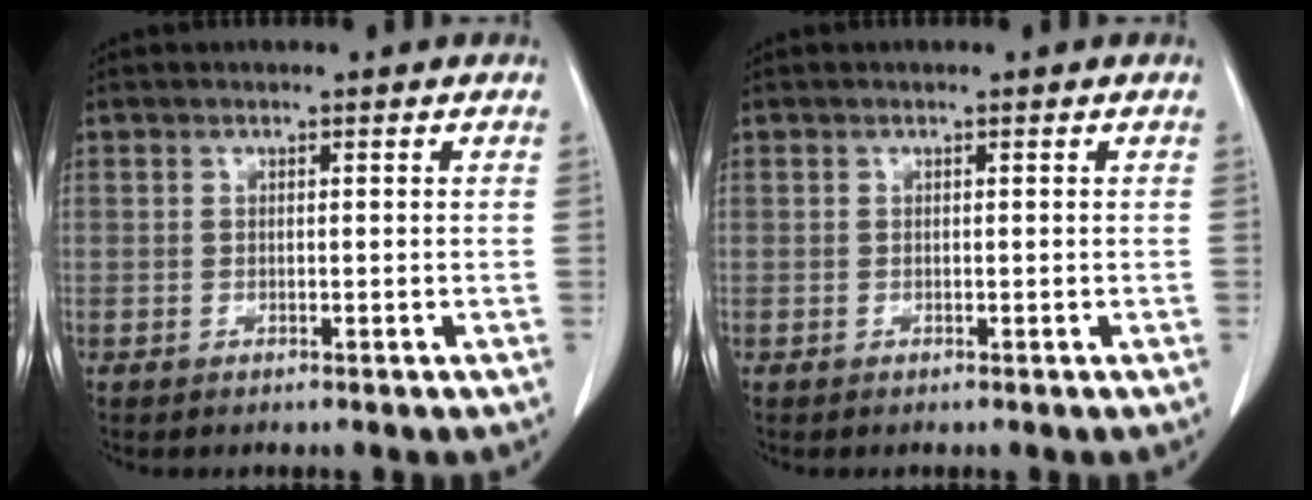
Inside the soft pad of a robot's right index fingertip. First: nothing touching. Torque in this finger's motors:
{"motor_torque": [0.00, 0.00, 0.00, 0.00]}